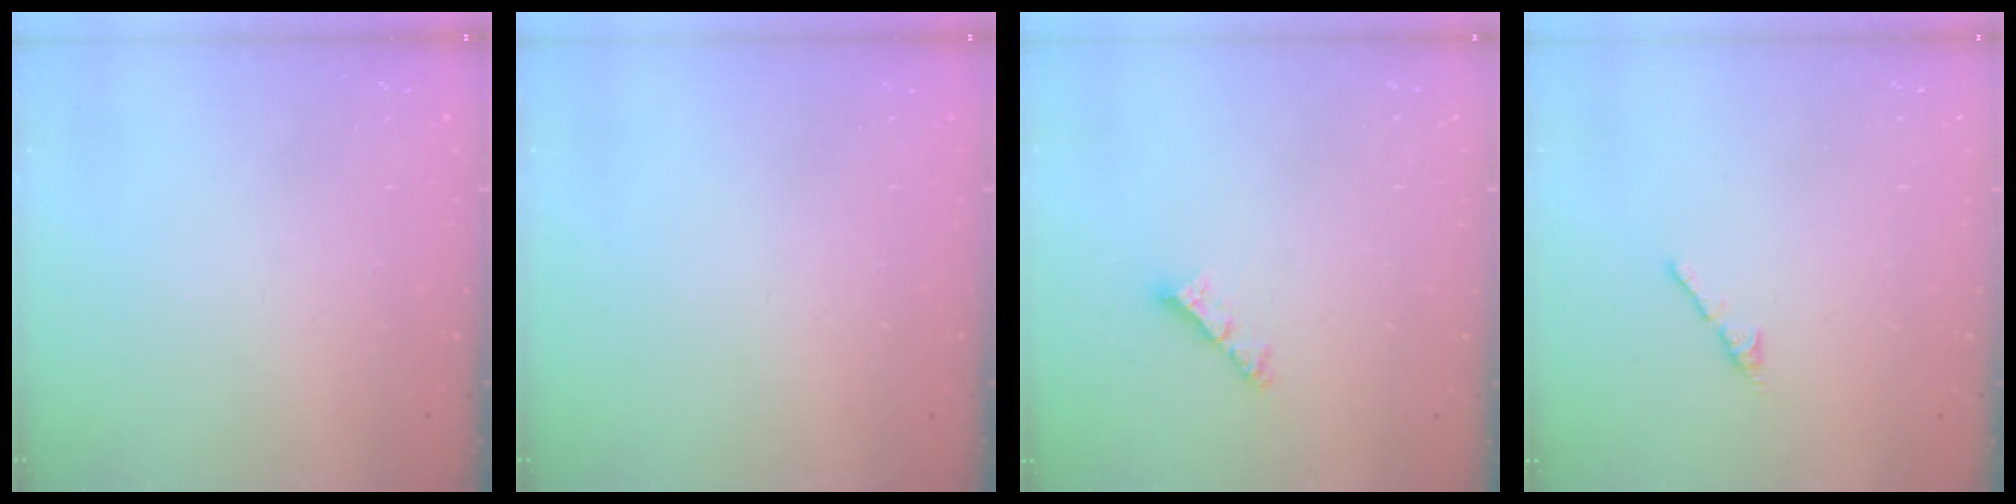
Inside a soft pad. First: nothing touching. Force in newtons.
{"total": 0.0}
{"total": 4.2, "press": 4.2, "slide": 0.2}
{"total": 2.7, "press": 2.7, "slide": 0.7}